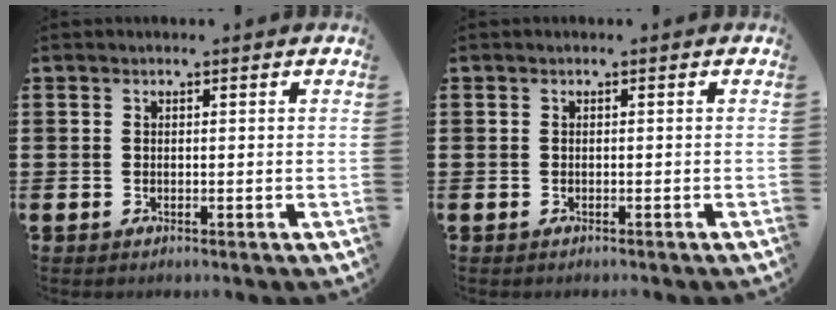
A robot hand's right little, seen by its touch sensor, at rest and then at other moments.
{"total": 0.0}